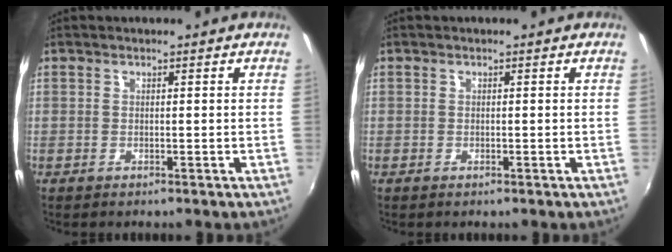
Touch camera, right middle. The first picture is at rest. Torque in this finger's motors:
{"motor_torque": [0.04, 0.07, 0.00, 0.00]}